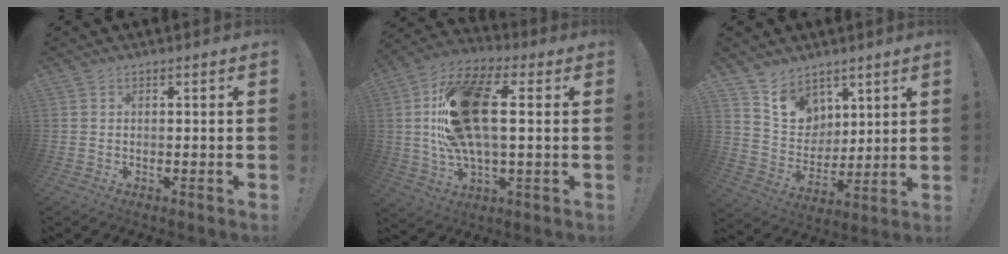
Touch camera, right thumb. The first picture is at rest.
{"total": 23.8, "force": [3.4, 11.8, 20.4], "torque": [-0.349, 0.004, 0.059]}
{"total": 11.2, "force": [8.4, 7.3, 1.9], "torque": [-0.038, -0.072, 0.168]}